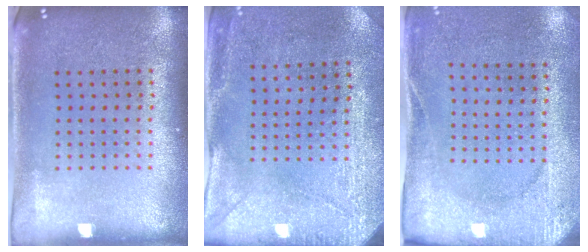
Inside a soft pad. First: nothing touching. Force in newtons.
{"total": 2.9, "press": 2.4, "slide": 1.6}
{"total": 2.7, "press": 2.2, "slide": 1.5}